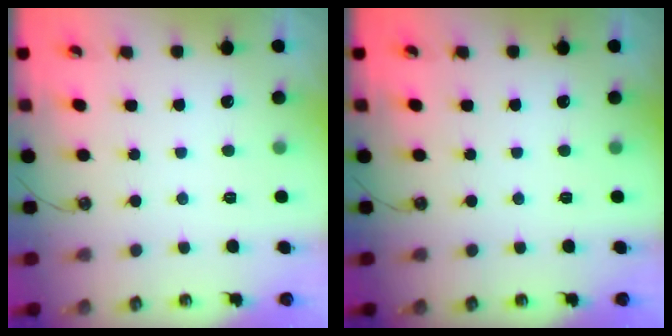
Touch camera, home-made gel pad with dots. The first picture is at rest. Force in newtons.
{"total": 0.0}